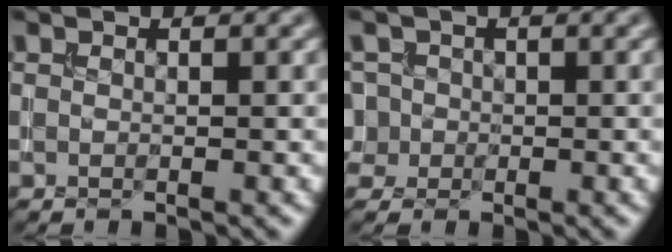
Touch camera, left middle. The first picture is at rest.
{"total": 3.1, "force": [-0.2, 2.9, 0.9], "torque": [-0.007, 0.026, -0.018]}